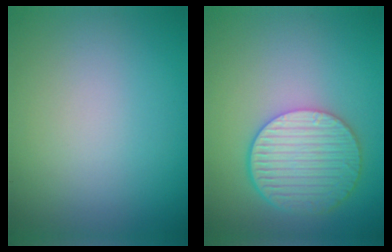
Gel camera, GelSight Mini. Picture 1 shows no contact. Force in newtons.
{"total": 5.7, "press": 4.8, "slide": 3.1}